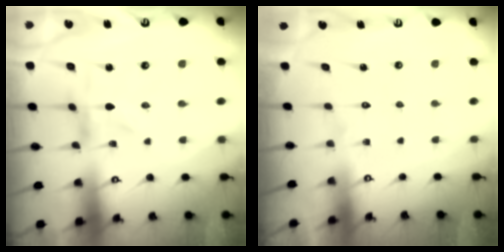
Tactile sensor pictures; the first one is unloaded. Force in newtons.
{"total": 1.6, "press": 1.6, "slide": 0.1}